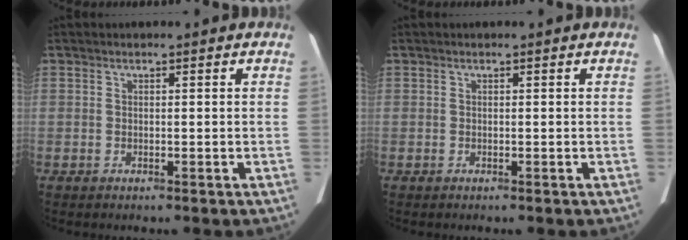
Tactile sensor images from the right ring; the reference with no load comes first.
{"total": 0.0}